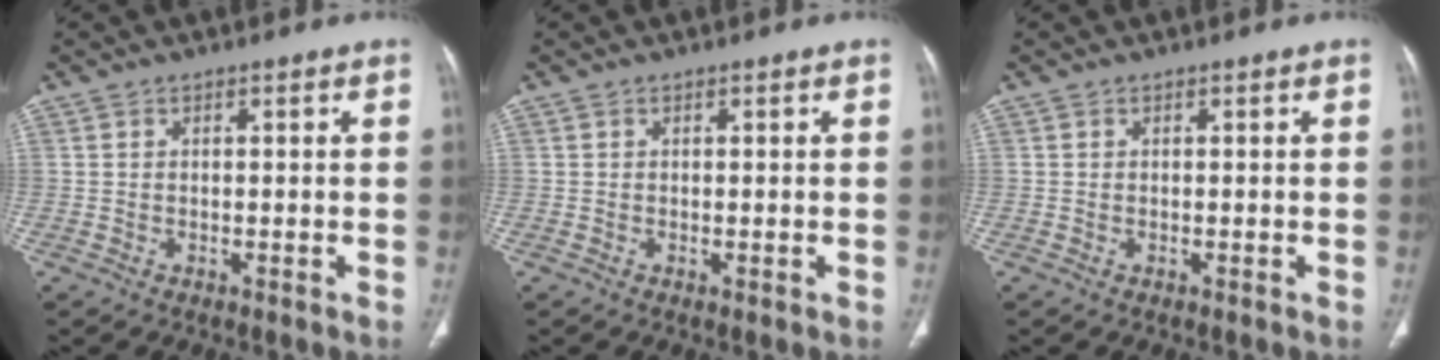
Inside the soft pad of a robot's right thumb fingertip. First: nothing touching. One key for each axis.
{"total": 0.0}
{"total": 0.0}